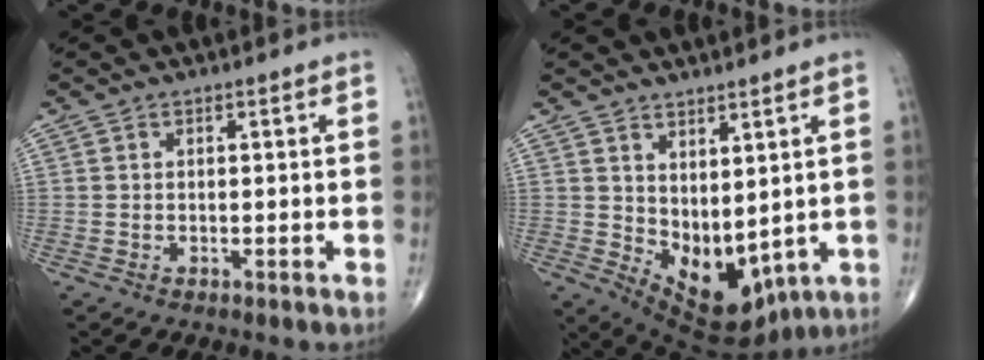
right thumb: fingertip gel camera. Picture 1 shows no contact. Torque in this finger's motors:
{"motor_torque": [-0.53, 0.99, 0.21, -0.04, 0.18]}